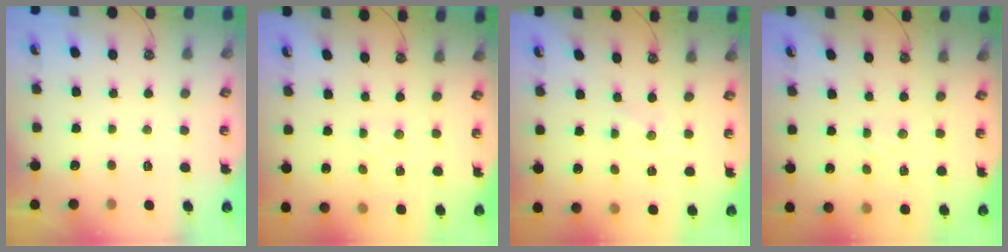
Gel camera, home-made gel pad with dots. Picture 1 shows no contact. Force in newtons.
{"total": 1.5, "press": 1.4, "slide": 0.3}
{"total": 0.0}
{"total": 2.8, "press": 2.8, "slide": 0.4}